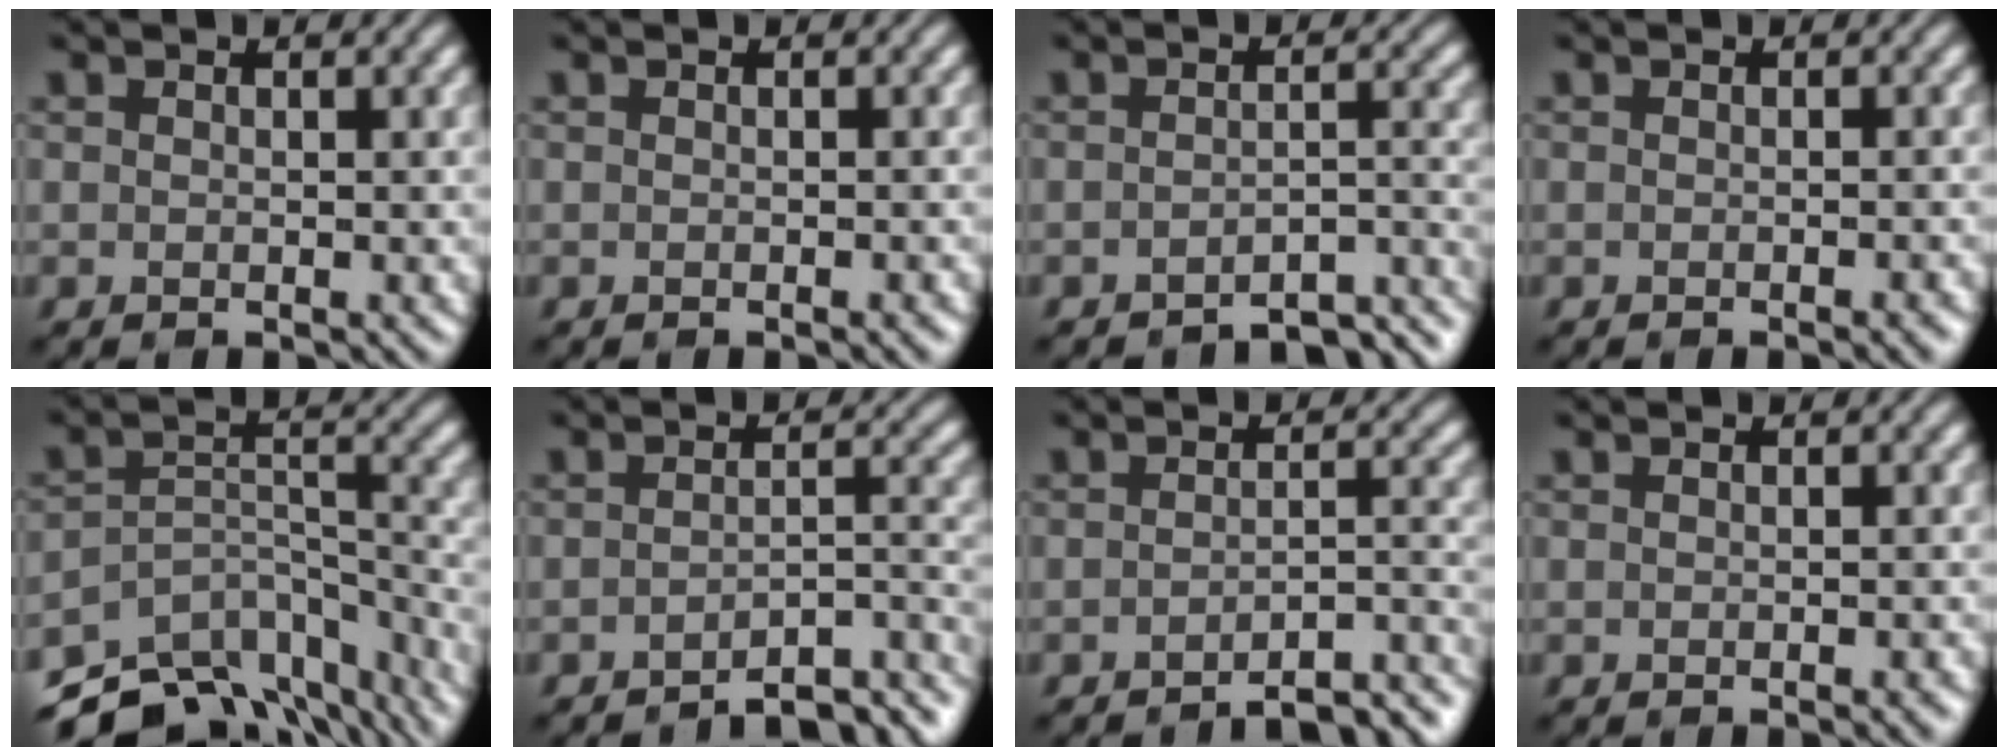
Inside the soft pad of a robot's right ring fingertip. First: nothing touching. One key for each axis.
{"total": 0.9, "fx": -0.4, "fy": 0.2, "fz": 0.8, "tx": -0.006, "ty": 0.001, "tz": -0.007}
{"total": 5.1, "fx": -4.6, "fy": 1.1, "fz": 2.0, "tx": -0.019, "ty": -0.001, "tz": -0.055}
{"total": 1.6, "fx": -0.7, "fy": 0.4, "fz": 1.3, "tx": -0.008, "ty": 0.000, "tz": -0.012}
{"total": 12.9, "fx": -10.8, "fy": 5.4, "fz": 4.6, "tx": -0.094, "ty": -0.013, "tz": -0.136}
{"total": 5.9, "fx": -5.1, "fy": 1.3, "fz": 2.8, "tx": -0.027, "ty": 0.005, "tz": -0.070}
{"total": 6.4, "fx": -5.5, "fy": 1.4, "fz": 2.9, "tx": -0.022, "ty": 0.009, "tz": -0.070}
{"total": 1.2, "fx": -0.6, "fy": 0.3, "fz": 1.1, "tx": -0.008, "ty": -0.001, "tz": -0.011}